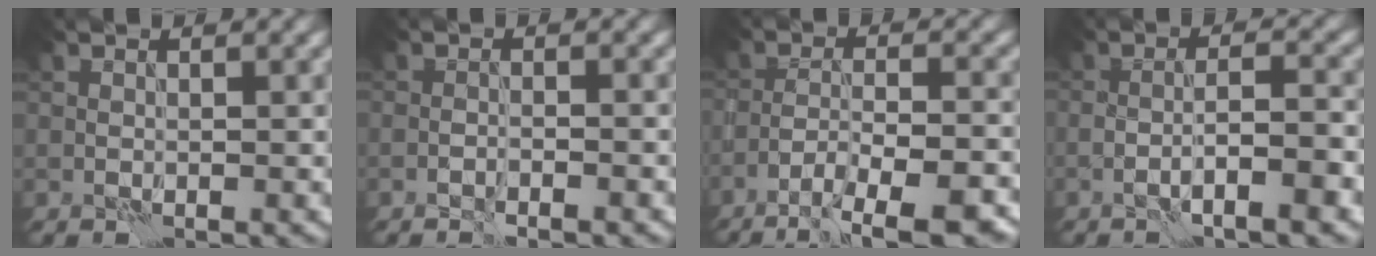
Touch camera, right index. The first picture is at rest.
{"total": 1.4, "force": [-1.1, 0.1, 0.8], "torque": [-0.013, 0.005, -0.024]}
{"total": 9.3, "force": [-6.7, 2.3, 6.0], "torque": [-0.091, -0.006, -0.098]}
{"total": 4.3, "force": [-2.0, 0.8, 3.7], "torque": [-0.059, 0.010, -0.037]}